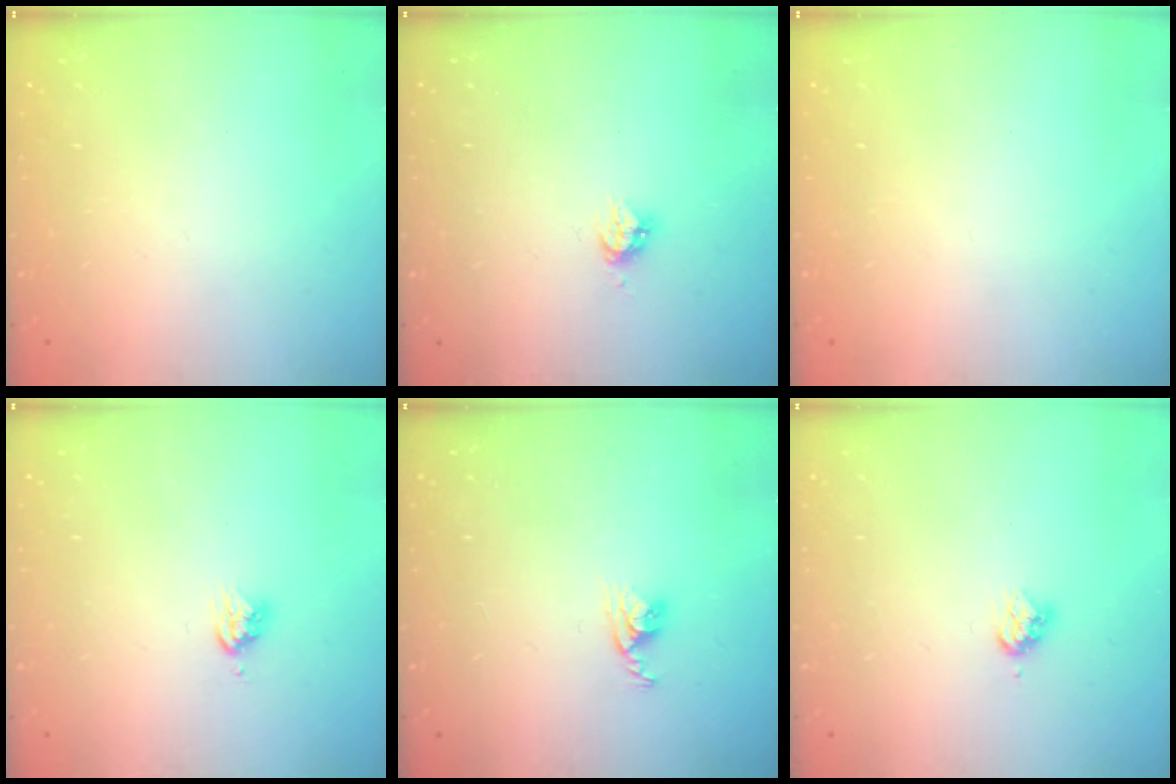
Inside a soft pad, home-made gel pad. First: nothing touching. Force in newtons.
{"total": 3.7, "press": 3.7, "slide": 0.1}
{"total": 0.0}
{"total": 3.6, "press": 3.6, "slide": 0.5}
{"total": 4.3, "press": 4.3, "slide": 0.1}
{"total": 3.6, "press": 3.6, "slide": 0.4}